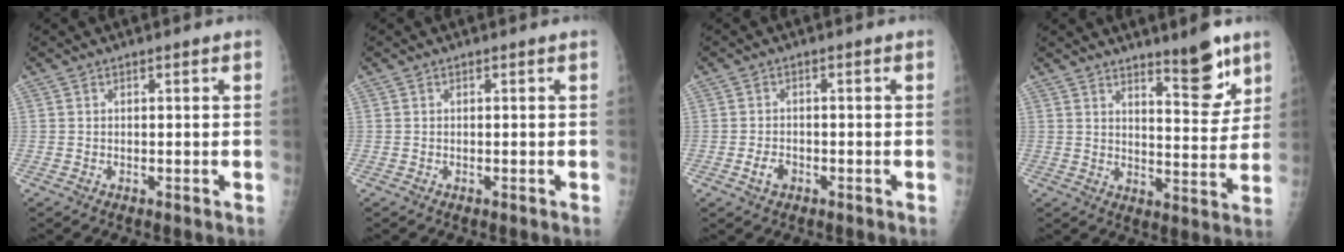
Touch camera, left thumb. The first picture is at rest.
{"total": 0.0}
{"total": 2.6, "force": [-1.2, 1.7, 1.5], "torque": [-0.027, 0.007, -0.020]}
{"total": 9.2, "force": [6.5, 2.3, 6.2], "torque": [-0.069, -0.054, 0.100]}